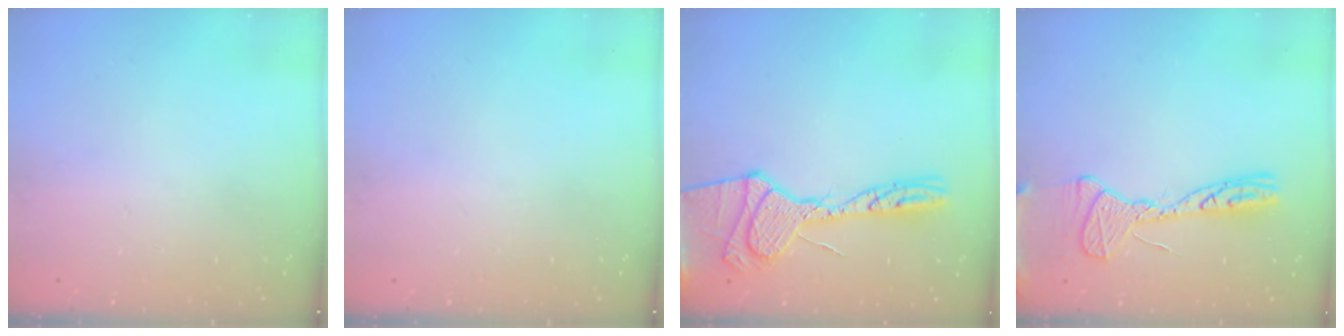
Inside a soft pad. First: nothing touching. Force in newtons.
{"total": 0.0}
{"total": 18.3, "press": 18.2, "slide": 1.9}
{"total": 14.0, "press": 14.0, "slide": 1.3}